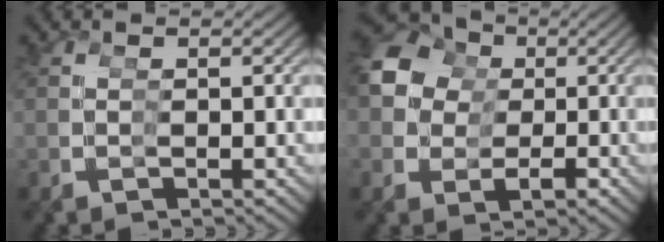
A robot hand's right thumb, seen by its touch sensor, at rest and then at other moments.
{"total": 10.2, "force": [2.1, 8.4, 5.3], "torque": [-0.099, -0.014, 0.039]}